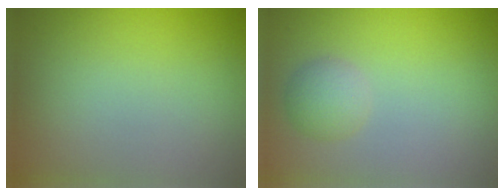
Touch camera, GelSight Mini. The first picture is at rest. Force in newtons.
{"total": 1.8, "press": 1.8, "slide": 0.1}